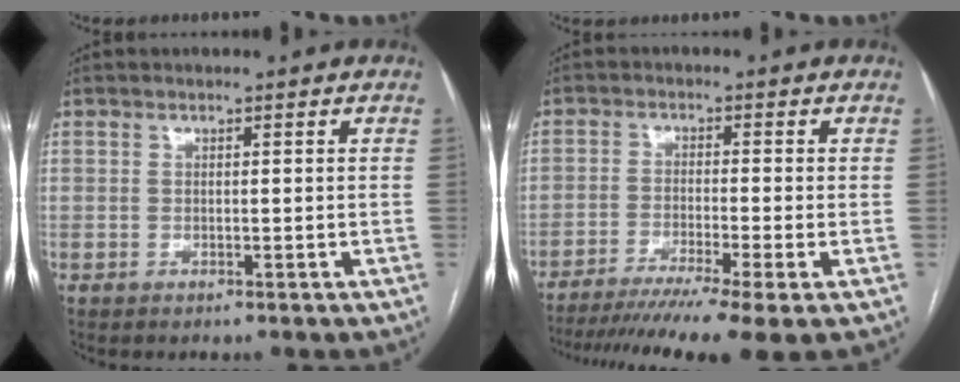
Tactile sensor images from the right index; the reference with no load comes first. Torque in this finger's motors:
{"motor_torque": [1.15, -0.99, 0.65, 0.17]}